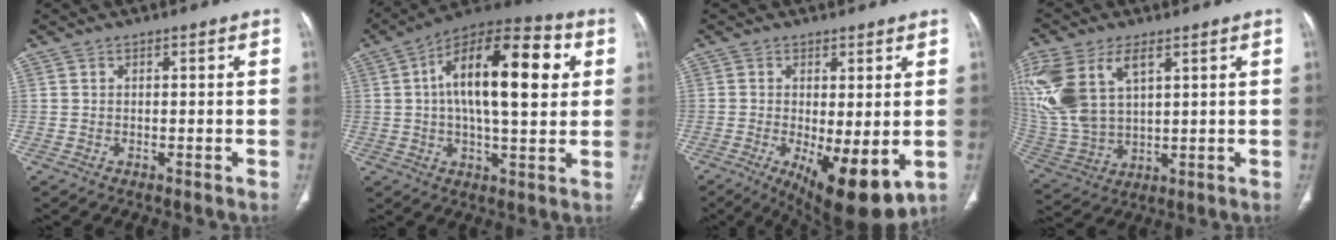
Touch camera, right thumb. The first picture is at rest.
{"total": 21.0, "force": [4.2, 8.6, 18.7], "torque": [-0.275, 0.018, 0.053]}
{"total": 12.6, "force": [-3.2, 4.5, 11.3], "torque": [-0.167, -0.028, -0.035]}
{"total": 18.1, "force": [7.0, 10.2, 13.2], "torque": [-0.308, -0.015, 0.145]}